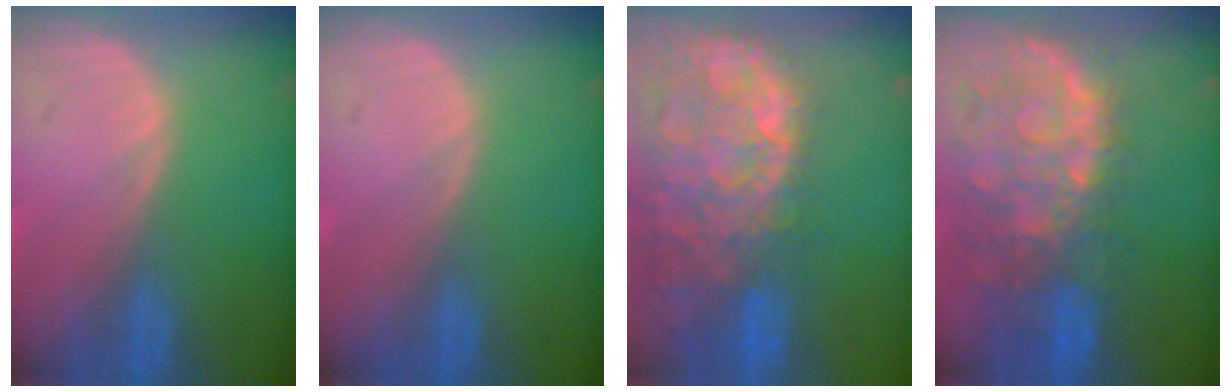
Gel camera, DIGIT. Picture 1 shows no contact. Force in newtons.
{"total": 0.0}
{"total": 14.9, "press": 12.0, "slide": 8.8}
{"total": 10.8, "press": 9.5, "slide": 5.0}